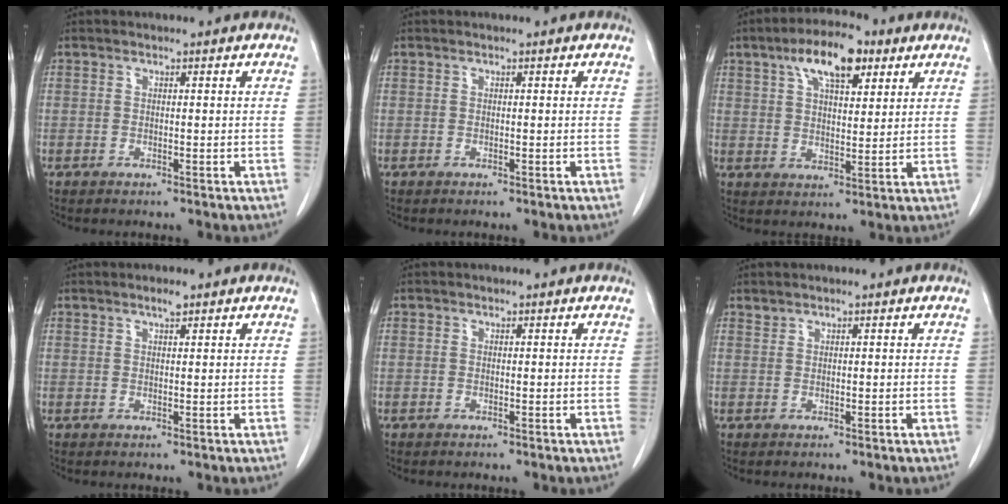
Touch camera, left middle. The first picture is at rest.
{"total": 0.0}
{"total": 9.7, "force": [5.4, 3.6, 7.3], "torque": [-0.128, 0.018, 0.092]}
{"total": 1.4, "force": [1.1, 0.2, 0.9], "torque": [-0.020, 0.000, 0.020]}
{"total": 0.0}
{"total": 0.6, "force": [0.6, 0.1, -0.1], "torque": [-0.001, -0.001, 0.012]}